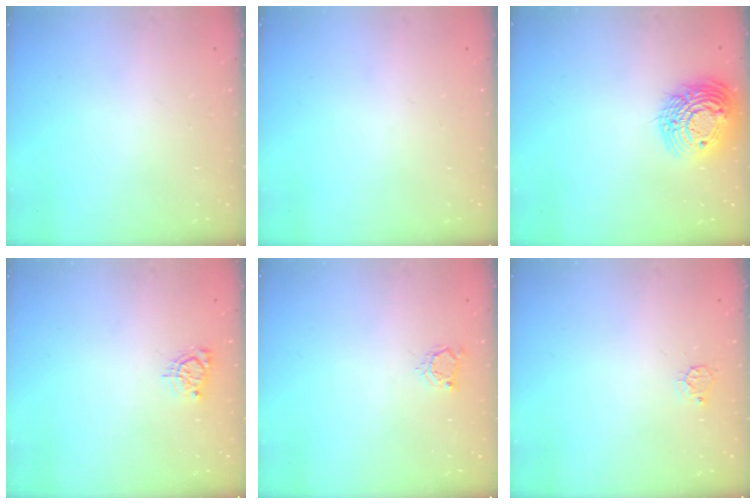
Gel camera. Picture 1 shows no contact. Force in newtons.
{"total": 0.0}
{"total": 16.4, "press": 16.3, "slide": 1.5}
{"total": 4.6, "press": 4.6, "slide": 0.5}
{"total": 3.7, "press": 3.6, "slide": 0.6}
{"total": 3.7, "press": 3.7, "slide": 0.4}